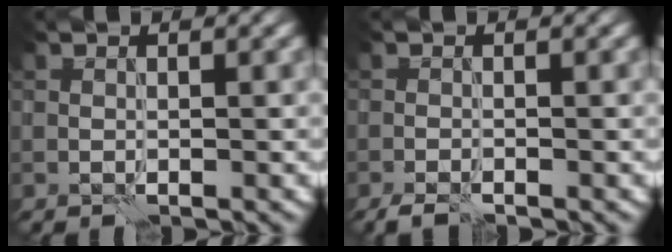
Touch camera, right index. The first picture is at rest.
{"total": 1.9, "force": [-1.6, 0.3, 1.1], "torque": [-0.023, -0.003, -0.028]}